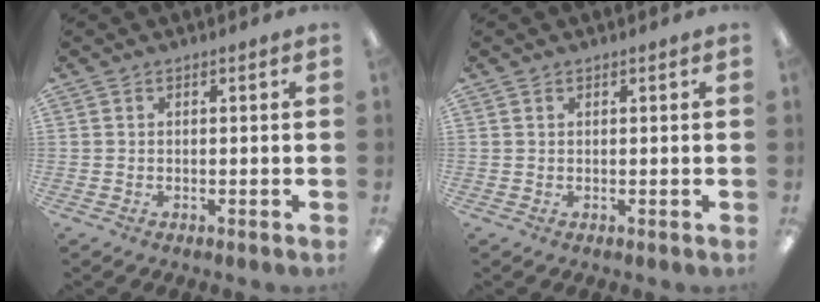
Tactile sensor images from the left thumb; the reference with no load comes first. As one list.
[{"total": 0.5, "force": [0.4, 0.3, 0.1], "torque": [-0.001, 0.002, 0.008]}]